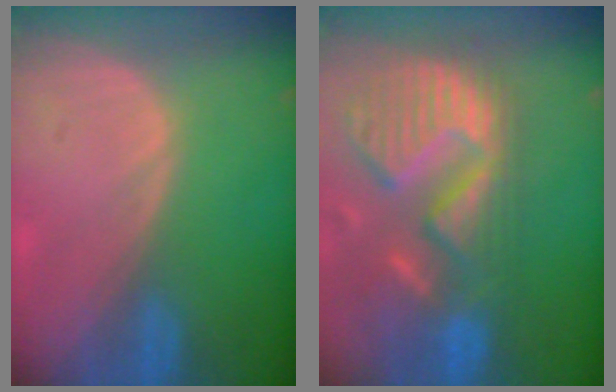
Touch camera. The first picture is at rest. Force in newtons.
{"total": 14.1, "press": 11.7, "slide": 7.7}